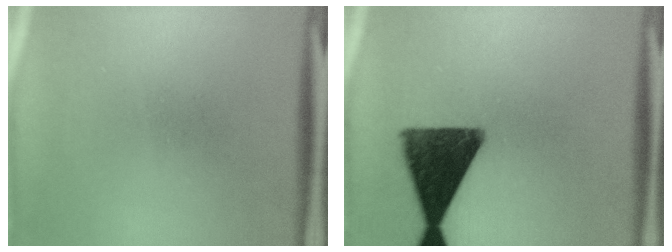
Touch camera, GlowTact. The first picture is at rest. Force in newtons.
{"total": 13.9}